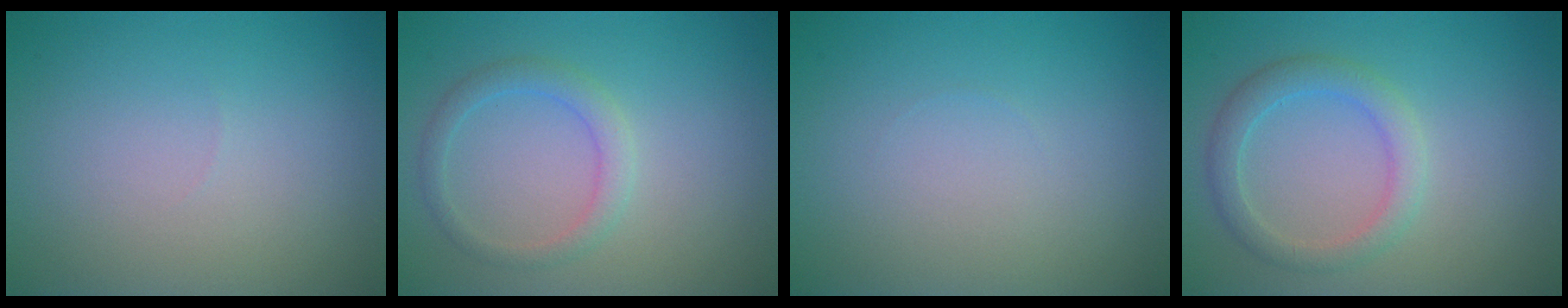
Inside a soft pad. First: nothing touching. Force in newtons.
{"total": 2.1, "press": 2.0, "slide": 0.3}
{"total": 0.0}
{"total": 2.8, "press": 2.8, "slide": 0.1}